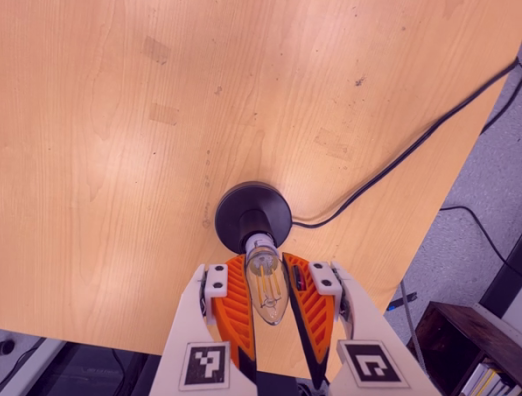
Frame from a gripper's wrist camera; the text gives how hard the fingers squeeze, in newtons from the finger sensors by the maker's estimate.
{"total": 13.6, "left": 13.8, "right": 13.4}